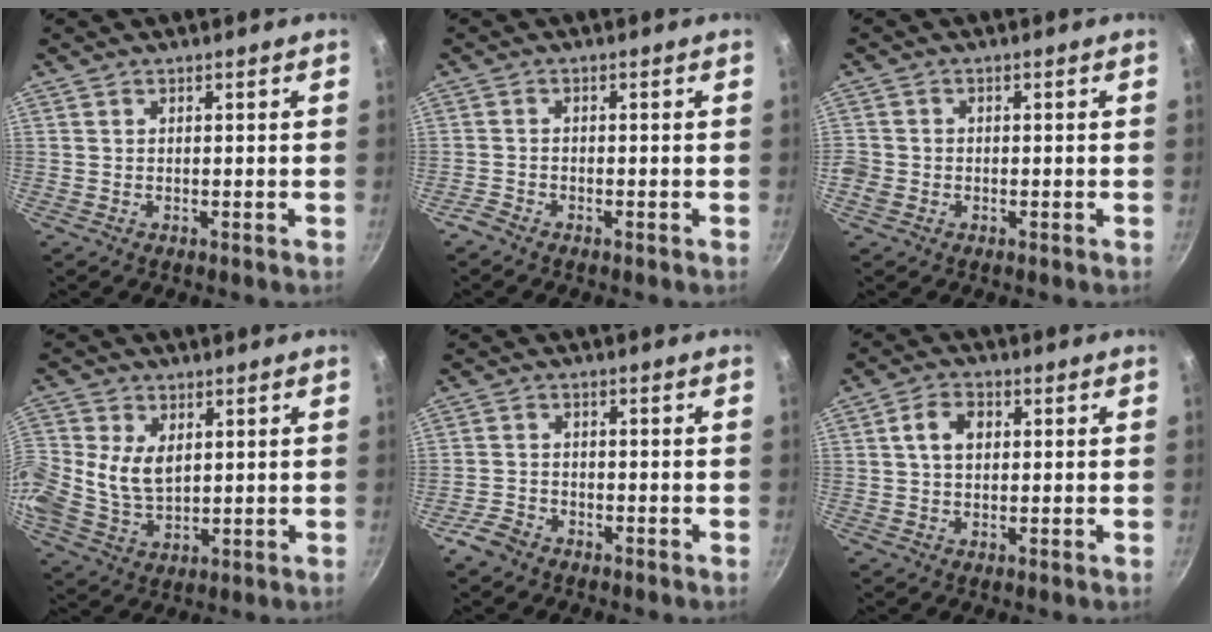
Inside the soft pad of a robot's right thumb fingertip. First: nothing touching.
{"total": 1.8, "force": [-1.6, 0.7, 0.6], "torque": [-0.025, 0.014, -0.034]}
{"total": 3.5, "force": [-1.1, 3.0, 1.5], "torque": [-0.031, 0.007, -0.024]}
{"total": 10.6, "force": [1.7, 7.6, 7.1], "torque": [-0.147, -0.001, 0.032]}
{"total": 4.1, "force": [-3.0, 2.4, 1.4], "torque": [-0.030, 0.028, -0.057]}
{"total": 5.2, "force": [0.9, 3.7, 3.6], "torque": [-0.051, 0.011, 0.008]}